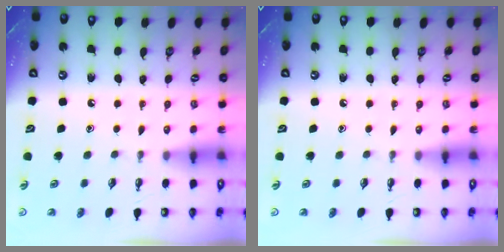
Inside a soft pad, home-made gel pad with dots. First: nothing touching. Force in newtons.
{"total": 0.0}